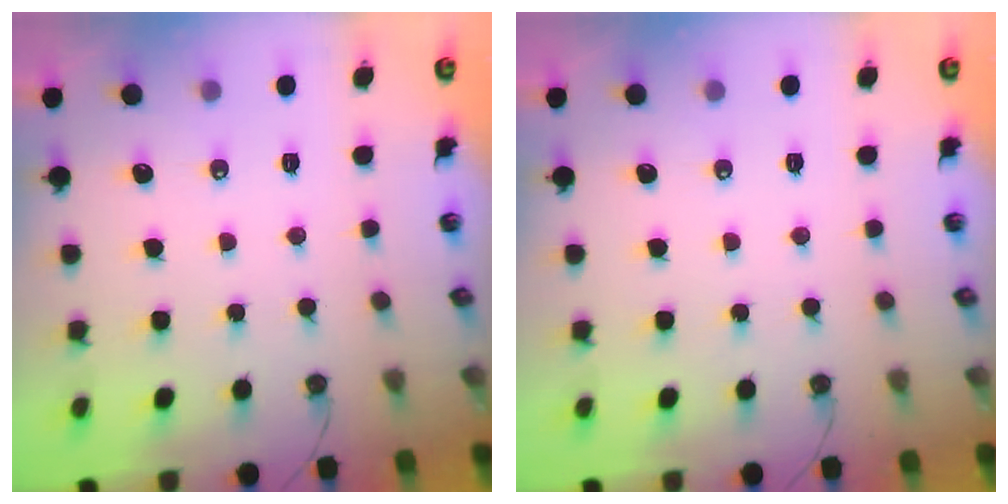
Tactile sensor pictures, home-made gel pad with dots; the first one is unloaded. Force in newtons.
{"total": 0.0}